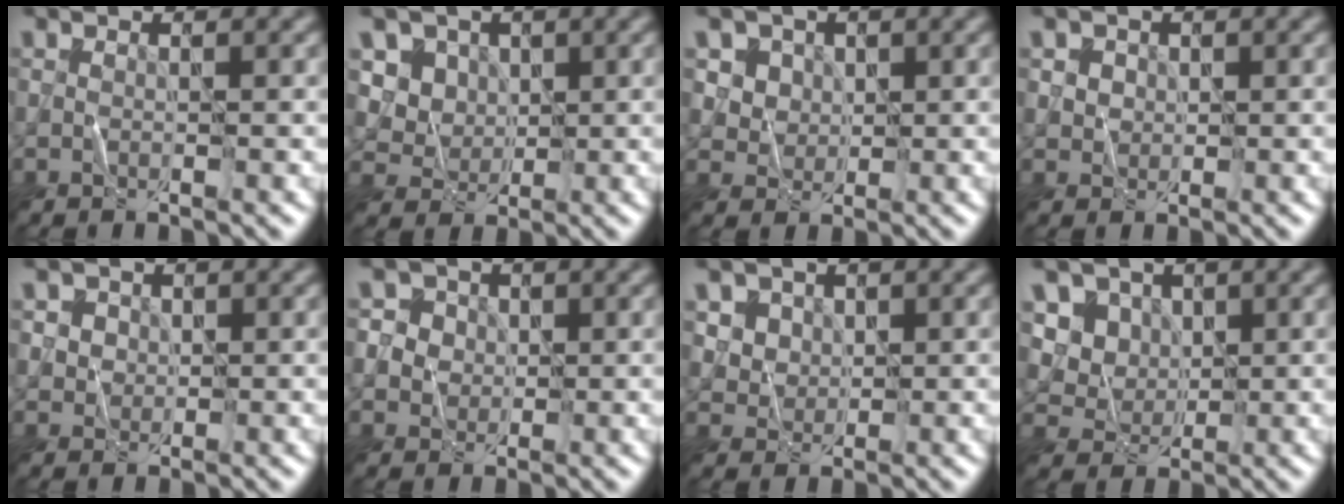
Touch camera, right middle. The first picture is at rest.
{"total": 5.9, "force": [2.5, 4.7, 2.4], "torque": [-0.056, -0.002, 0.047]}
{"total": 5.3, "force": [2.6, 4.2, 2.0], "torque": [-0.042, 0.001, 0.046]}
{"total": 2.7, "force": [1.2, 2.2, 1.1], "torque": [-0.024, 0.002, 0.023]}
{"total": 3.3, "force": [1.4, 2.7, 1.3], "torque": [-0.022, 0.007, 0.021]}
{"total": 6.1, "force": [2.2, 5.3, 2.1], "torque": [-0.028, 0.027, 0.019]}
{"total": 4.8, "force": [2.4, 3.7, 1.8], "torque": [-0.046, -0.001, 0.045]}
{"total": 7.3, "force": [3.1, 5.9, 2.9], "torque": [-0.064, 0.006, 0.051]}